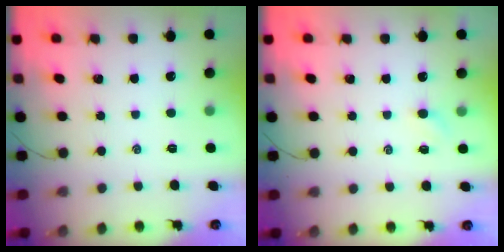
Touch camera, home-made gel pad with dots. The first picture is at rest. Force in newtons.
{"total": 2.4, "press": 2.3, "slide": 0.7}